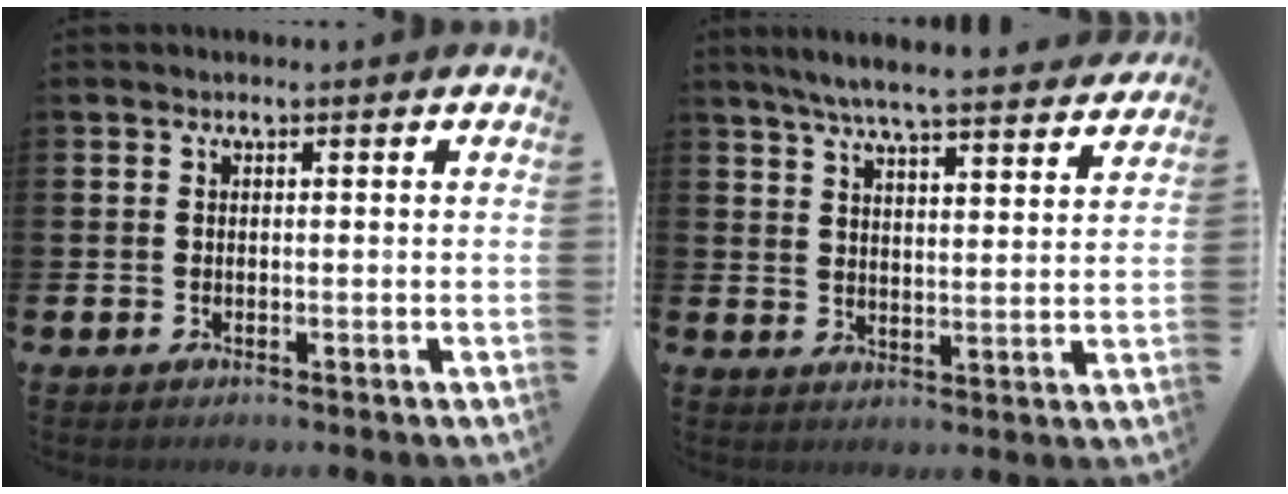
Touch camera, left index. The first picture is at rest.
{"total": 6.8, "force": [6.4, 0.2, 2.3], "torque": [-0.062, -0.036, 0.113]}